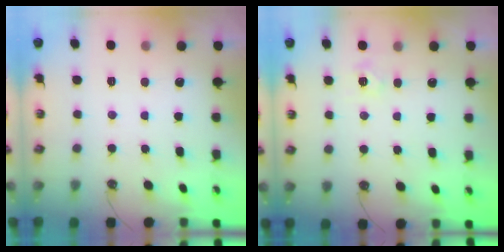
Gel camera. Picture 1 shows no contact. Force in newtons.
{"total": 3.5, "press": 3.4, "slide": 0.5}